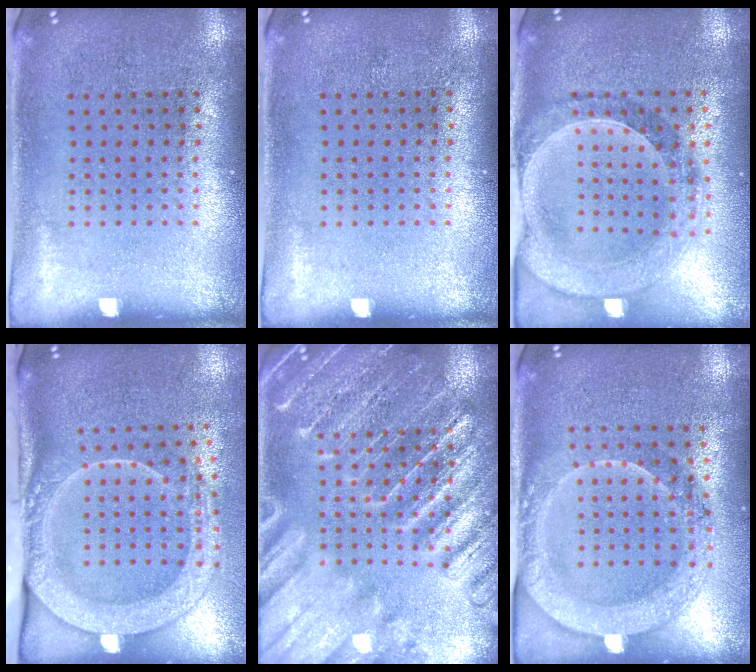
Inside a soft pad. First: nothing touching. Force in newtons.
{"total": 0.0}
{"total": 1.5, "press": 1.4, "slide": 0.3}
{"total": 2.7, "press": 2.1, "slide": 1.7}
{"total": 3.5, "press": 3.5, "slide": 0.5}
{"total": 2.0, "press": 1.9, "slide": 0.6}